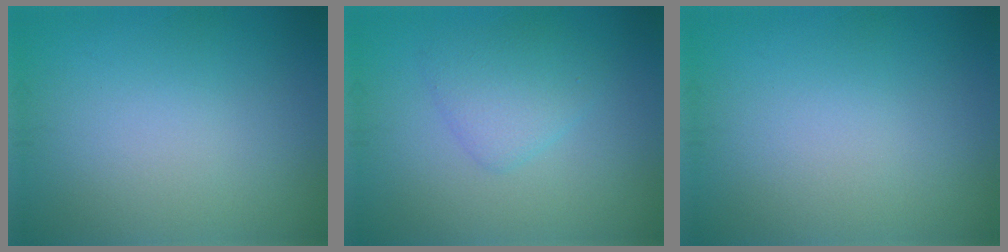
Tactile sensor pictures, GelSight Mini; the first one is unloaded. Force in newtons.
{"total": 2.6, "press": 2.6, "slide": 0.3}
{"total": 0.0}